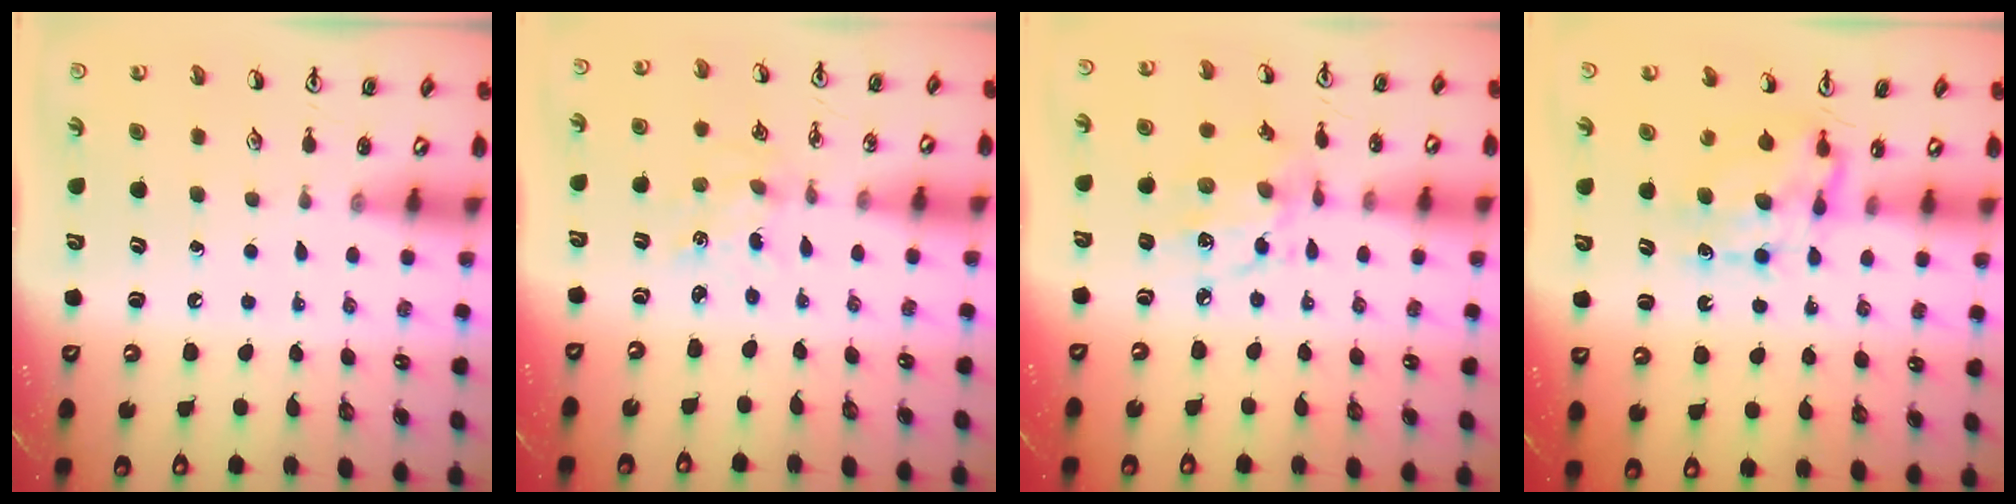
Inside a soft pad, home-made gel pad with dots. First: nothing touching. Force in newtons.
{"total": 2.3, "press": 2.3, "slide": 0.3}
{"total": 8.4, "press": 8.4, "slide": 0.6}
{"total": 6.7, "press": 6.7, "slide": 0.7}